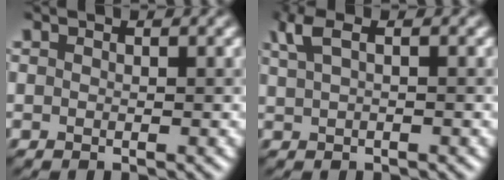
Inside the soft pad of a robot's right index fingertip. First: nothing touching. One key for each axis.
{"total": 2.4, "fx": 1.1, "fy": 0.7, "fz": 2.0, "tx": -0.038, "ty": 0.004, "tz": 0.026}